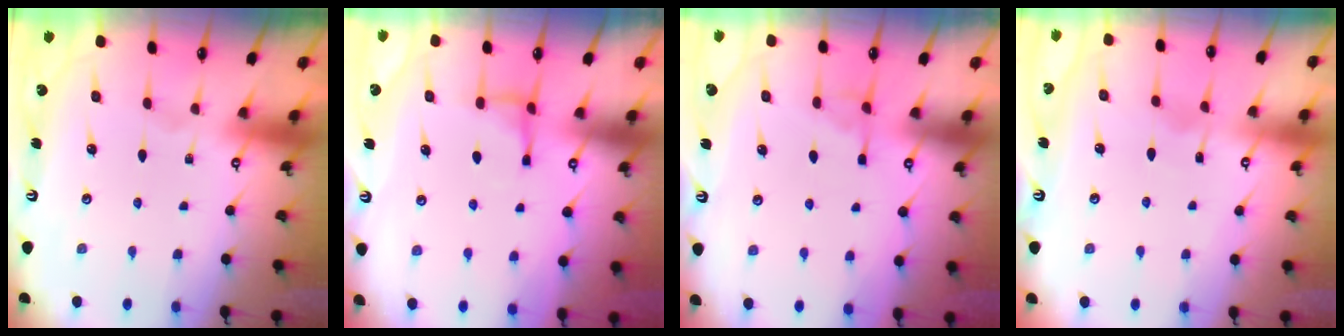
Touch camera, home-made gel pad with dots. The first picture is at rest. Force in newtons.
{"total": 5.4, "press": 5.3, "slide": 0.7}
{"total": 4.1, "press": 4.1, "slide": 0.5}
{"total": 3.4, "press": 3.4, "slide": 0.4}